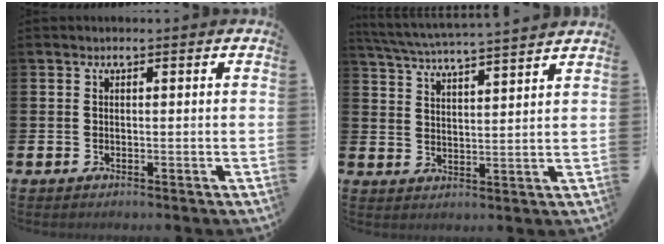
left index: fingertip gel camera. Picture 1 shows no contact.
{"total": 5.3, "force": [5.2, -0.5, 1.1], "torque": [-0.044, -0.036, 0.090]}